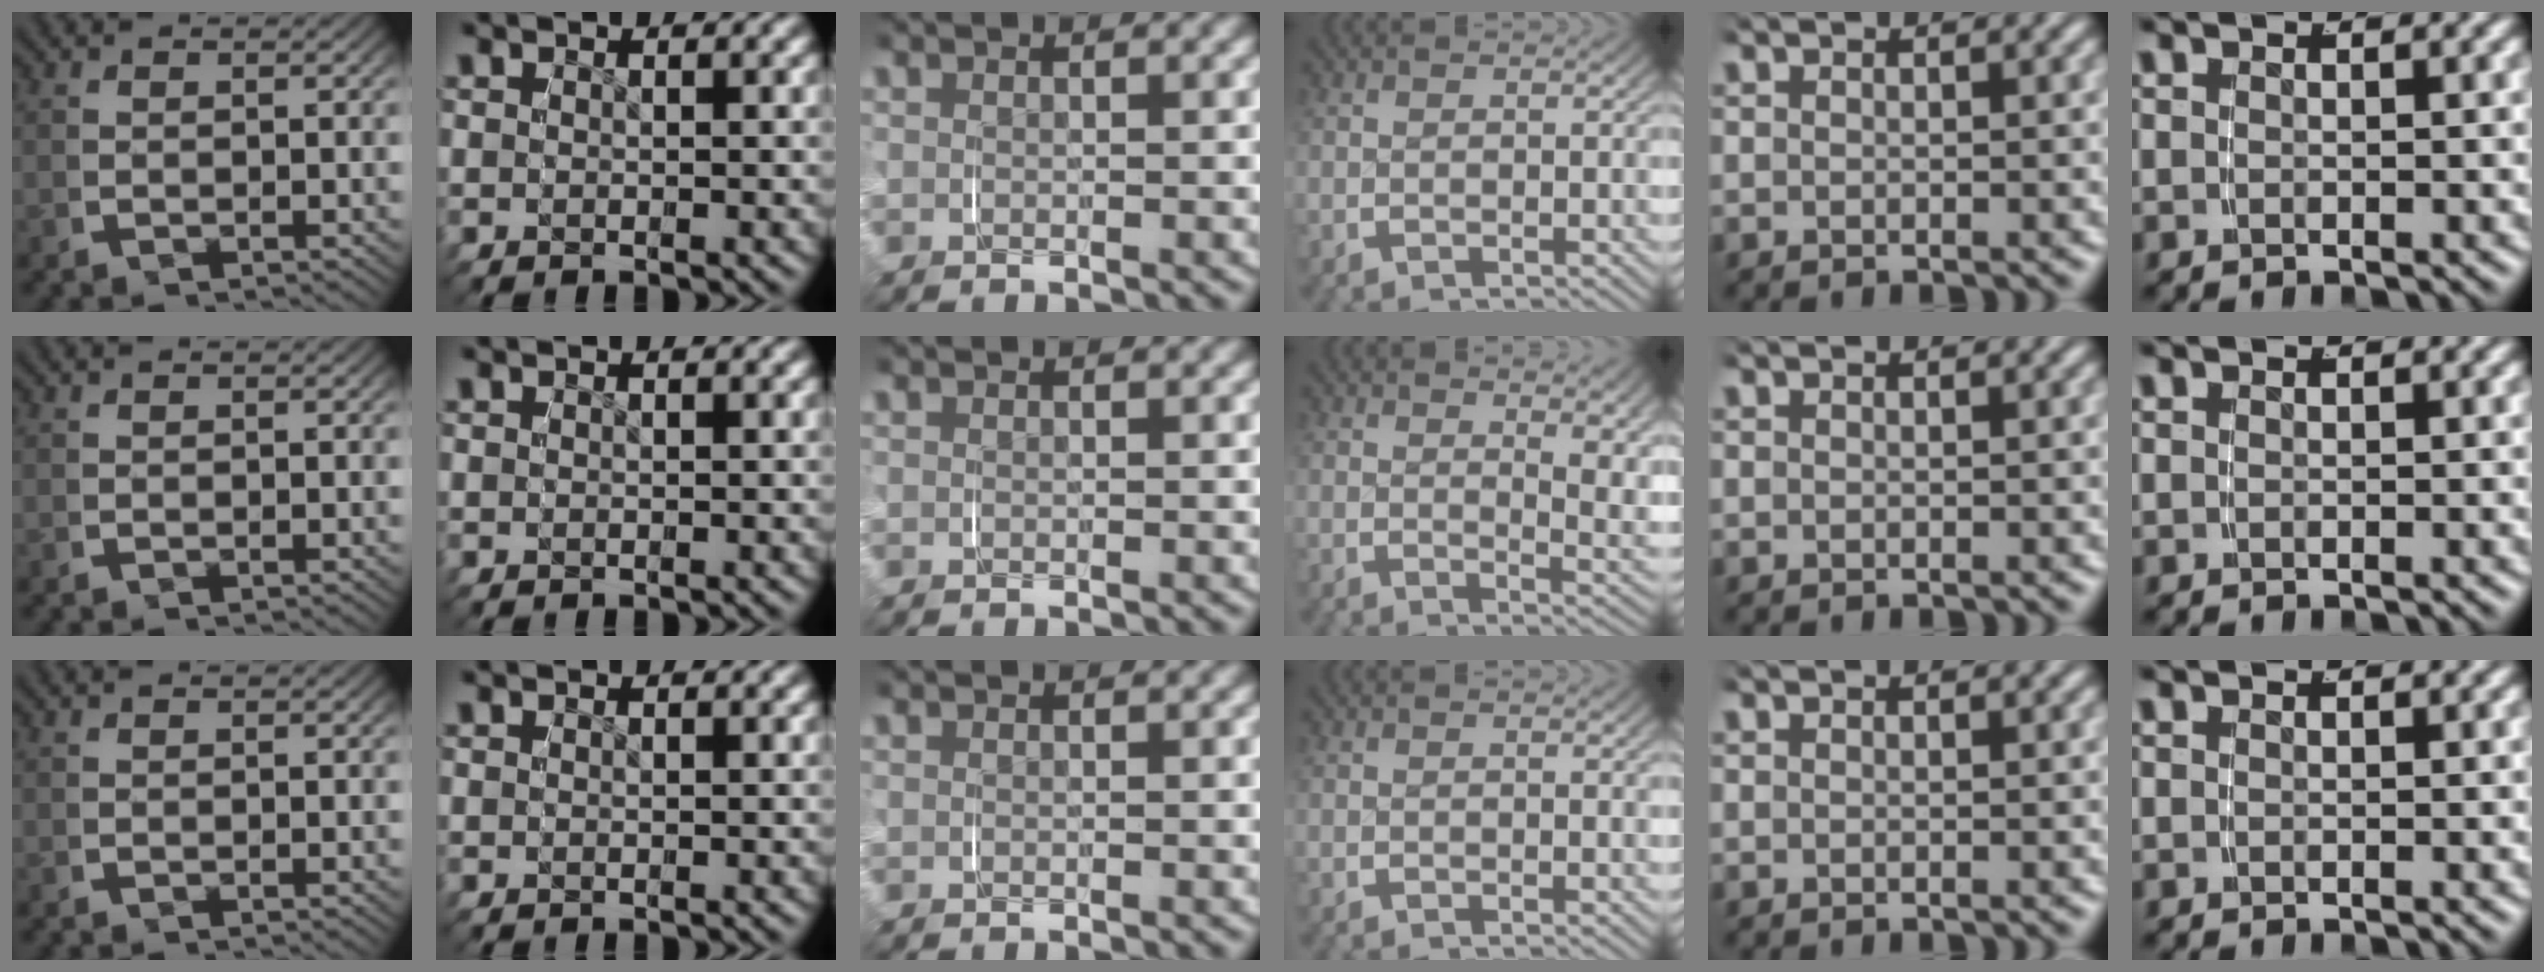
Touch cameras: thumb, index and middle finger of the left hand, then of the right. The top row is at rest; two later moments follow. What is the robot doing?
{"motion": "grasp_and_lifting", "object": "jewelry box"}